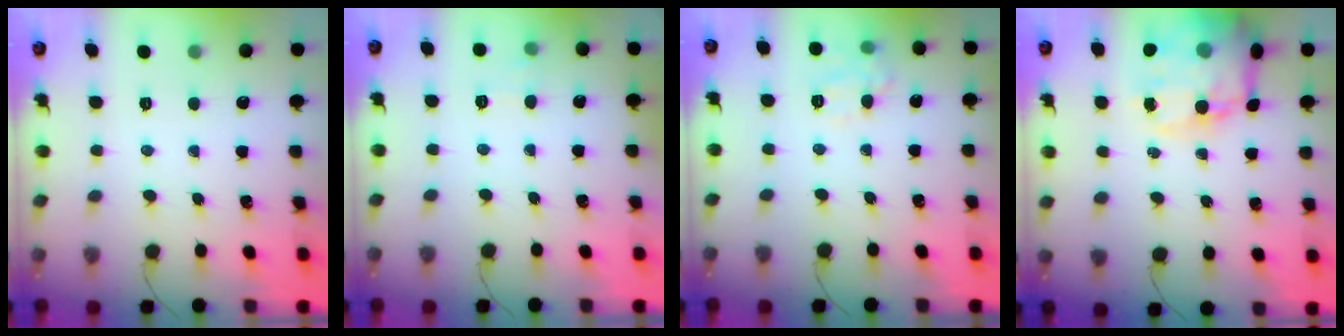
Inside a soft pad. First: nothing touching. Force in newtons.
{"total": 4.6, "press": 4.4, "slide": 1.3}
{"total": 8.6, "press": 8.6, "slide": 1.0}
{"total": 19.5, "press": 19.0, "slide": 4.4}